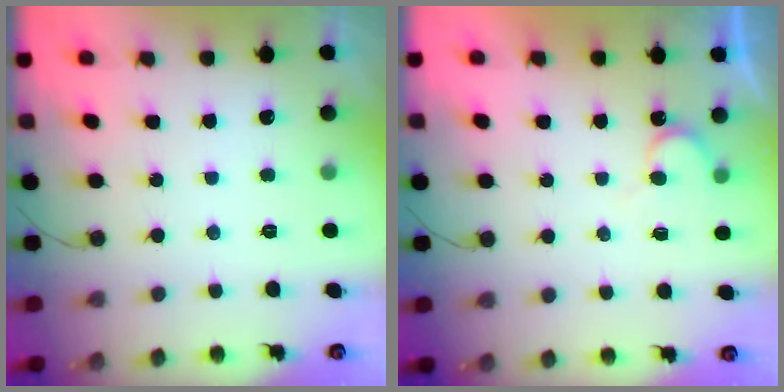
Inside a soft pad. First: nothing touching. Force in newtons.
{"total": 4.1, "press": 4.1, "slide": 0.4}